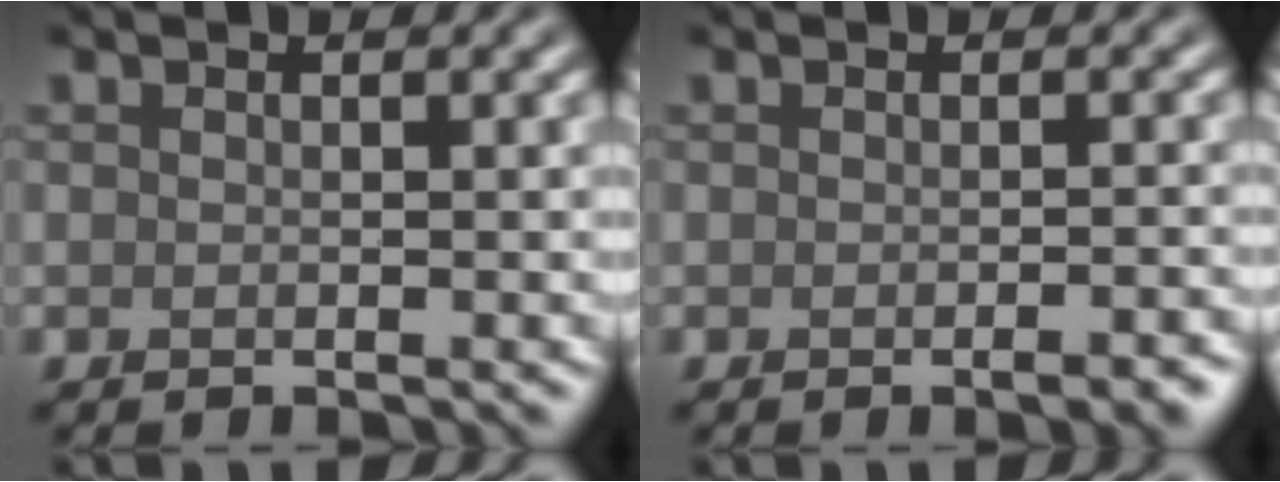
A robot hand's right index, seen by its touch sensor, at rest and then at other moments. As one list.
[{"total": 2.1, "force": [-1.0, 0.5, 1.7], "torque": [-0.019, -0.001, -0.013]}]